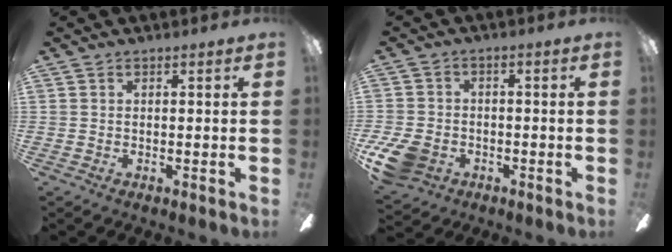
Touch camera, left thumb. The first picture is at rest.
{"total": 9.1, "force": [-4.3, 6.6, 4.6], "torque": [-0.102, 0.025, -0.081]}